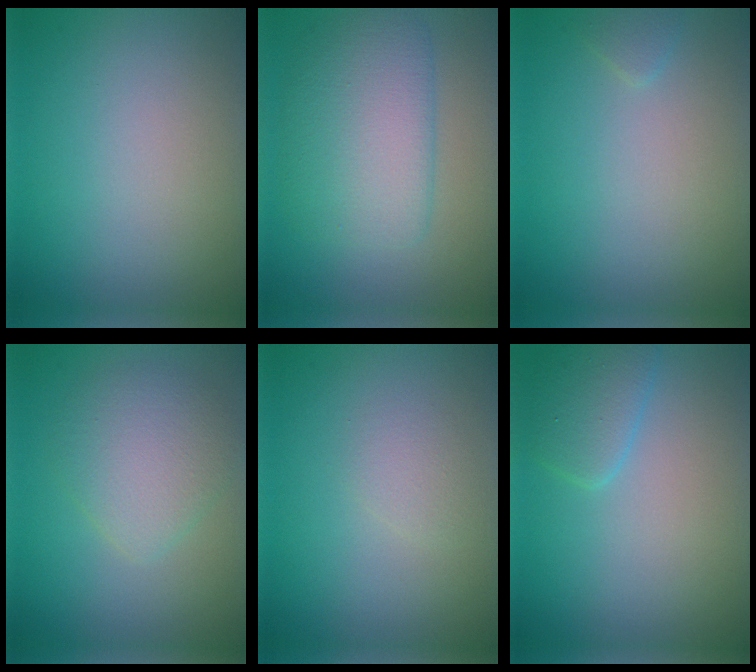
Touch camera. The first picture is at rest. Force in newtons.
{"total": 5.8, "press": 5.8, "slide": 0.1}
{"total": 0.6, "press": 0.6, "slide": 0.1}
{"total": 3.5, "press": 3.5, "slide": 0.0}
{"total": 1.1, "press": 1.1, "slide": 0.1}
{"total": 2.3, "press": 2.3, "slide": 0.1}